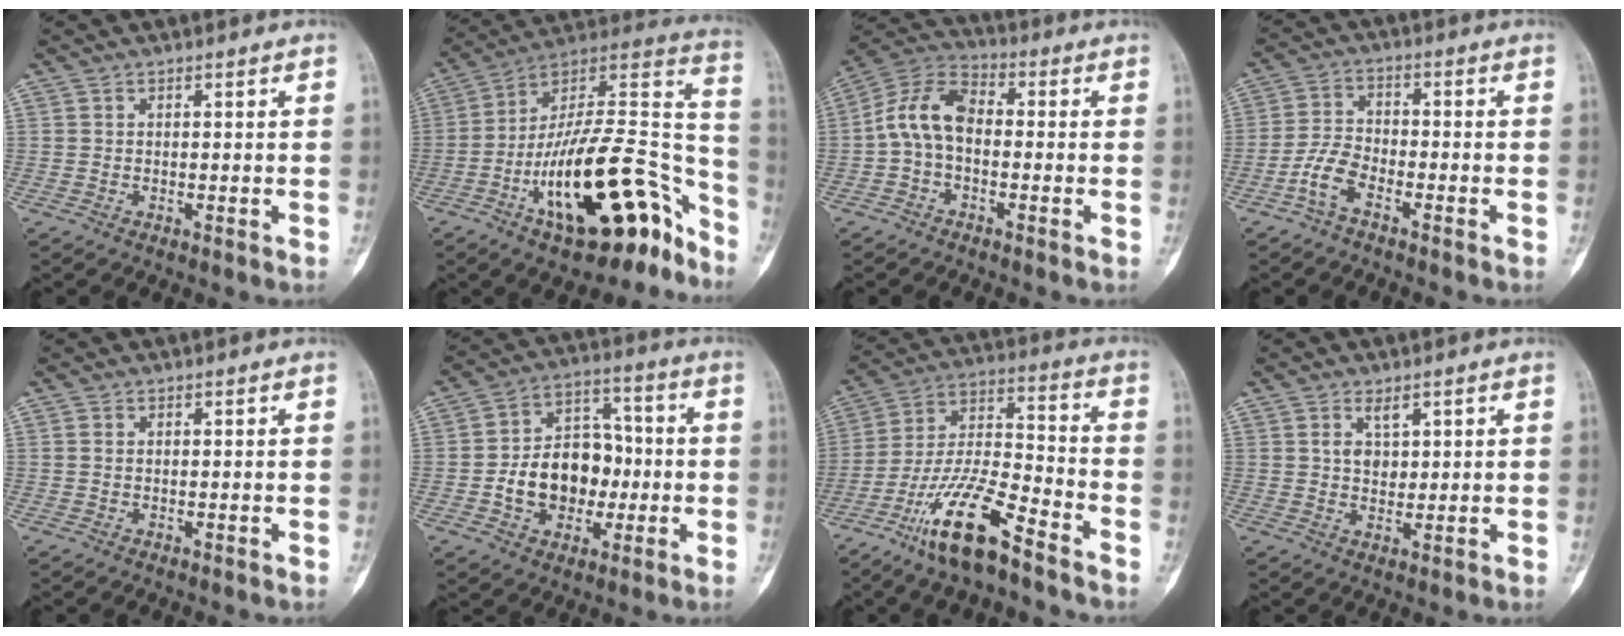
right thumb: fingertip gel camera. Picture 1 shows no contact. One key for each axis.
{"total": 26.8, "fx": -14.1, "fy": 10.8, "fz": 20.1, "tx": -0.240, "ty": 0.116, "tz": -0.226}
{"total": 9.8, "fx": -0.9, "fy": 6.2, "fz": 7.5, "tx": -0.137, "ty": 0.033, "tz": -0.032}
{"total": 5.7, "fx": -3.4, "fy": 2.6, "fz": 3.8, "tx": -0.078, "ty": 0.026, "tz": -0.071}
{"total": 0.6, "fx": 0.1, "fy": 0.5, "fz": 0.4, "tx": -0.007, "ty": 0.001, "tz": 0.001}
{"total": 14.9, "fx": -2.2, "fy": 11.1, "fz": 9.7, "tx": -0.117, "ty": 0.041, "tz": -0.034}
{"total": 16.1, "fx": -10.6, "fy": 3.9, "fz": 11.4, "tx": -0.220, "ty": 0.070, "tz": -0.199}
{"total": 3.6, "fx": 1.7, "fy": 2.2, "fz": 2.3, "tx": -0.028, "ty": -0.011, "tz": 0.034}